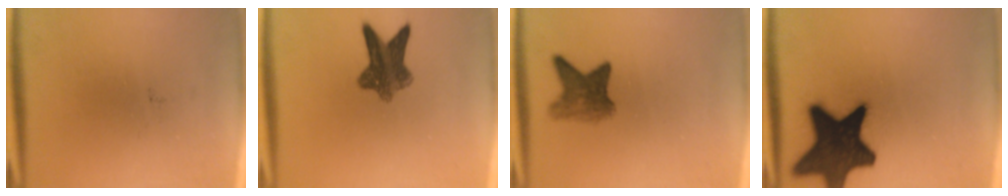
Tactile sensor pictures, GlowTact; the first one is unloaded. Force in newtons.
{"total": 7.9}
{"total": 5.1}
{"total": 18.2}